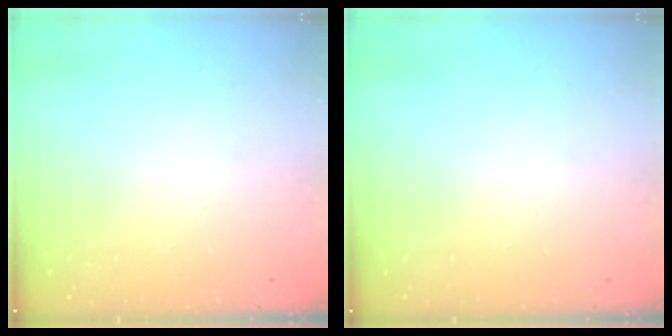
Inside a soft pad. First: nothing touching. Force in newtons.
{"total": 0.0}